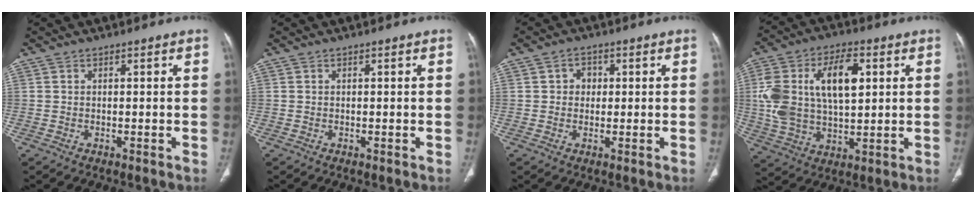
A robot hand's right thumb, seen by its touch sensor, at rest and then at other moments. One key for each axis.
{"total": 0.0}
{"total": 2.9, "fx": 0.5, "fy": 2.6, "fz": 1.3, "tx": -0.001, "ty": 0.004, "tz": 0.004}
{"total": 18.3, "fx": 3.8, "fy": 9.9, "fz": 14.8, "tx": -0.275, "ty": 0.009, "tz": 0.073}